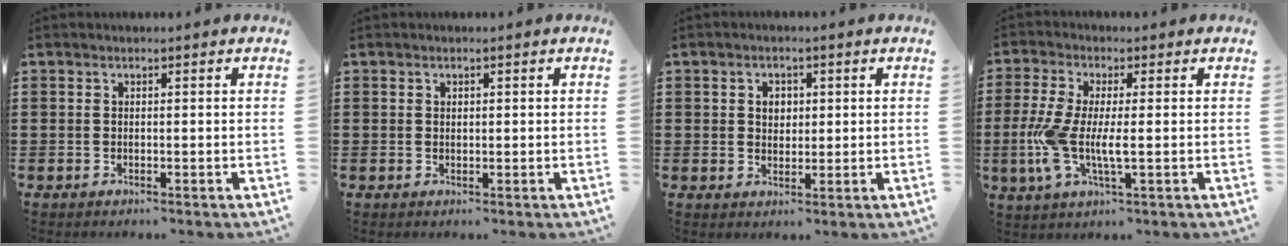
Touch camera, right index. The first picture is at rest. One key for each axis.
{"total": 0.5, "fx": 0.3, "fy": 0.4, "fz": 0.2, "tx": -0.004, "ty": 0.003, "tz": 0.006}
{"total": 2.3, "fx": 0.5, "fy": 1.9, "fz": 1.3, "tx": -0.032, "ty": 0.012, "tz": 0.007}
{"total": 6.8, "fx": -0.9, "fy": 1.9, "fz": 6.5, "tx": -0.158, "ty": -0.016, "tz": -0.026}